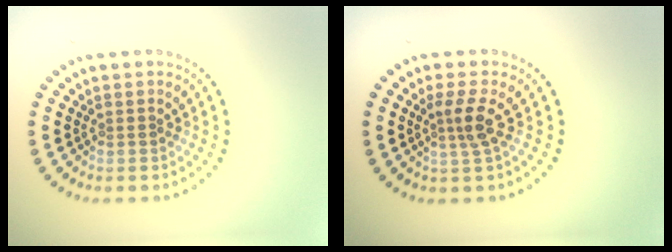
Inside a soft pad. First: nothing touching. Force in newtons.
{"total": 2.4, "press": 1.8, "slide": 1.5}